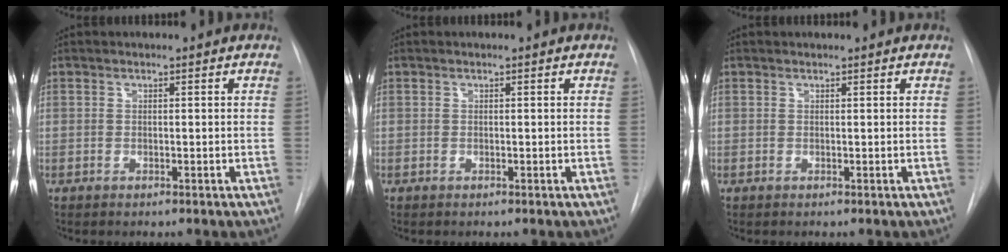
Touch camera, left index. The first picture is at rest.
{"total": 0.0}
{"total": 0.0}